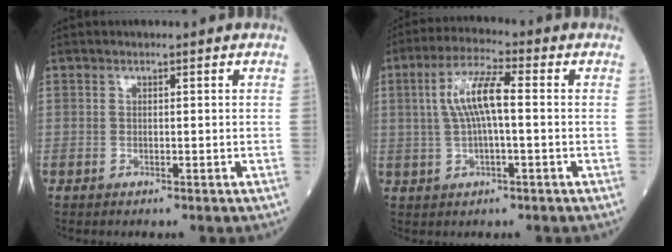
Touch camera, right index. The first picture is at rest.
{"total": 7.6, "force": [0.7, 1.5, 7.4], "torque": [-0.154, 0.020, 0.012]}